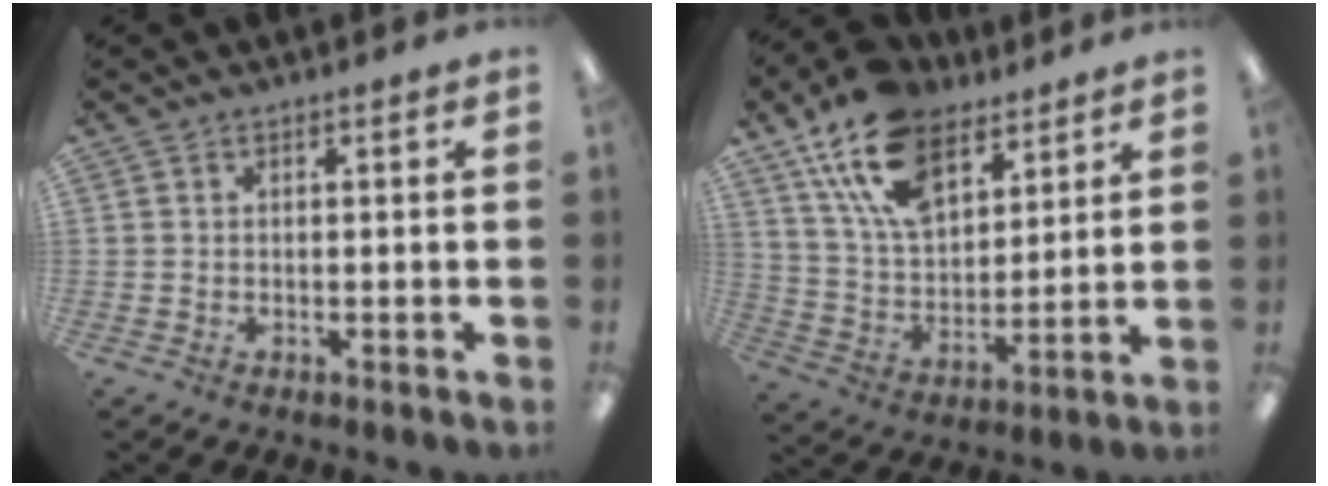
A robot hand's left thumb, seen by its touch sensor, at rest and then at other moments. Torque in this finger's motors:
{"motor_torque": [0.25, 0.26, 1.50, -1.27, 0.51]}